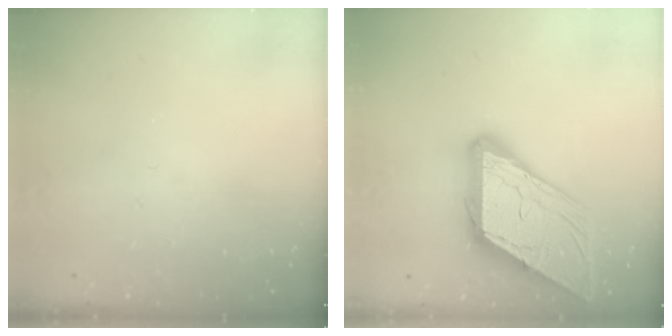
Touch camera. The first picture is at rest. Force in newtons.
{"total": 16.3, "press": 16.2, "slide": 1.9}